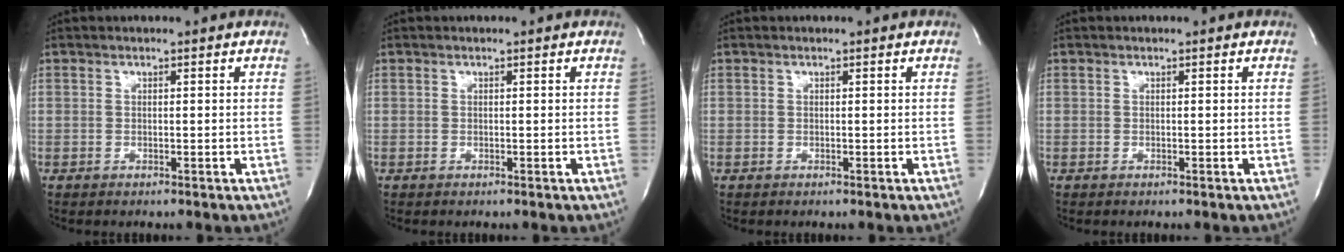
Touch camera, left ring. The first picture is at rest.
{"total": 0.0}
{"total": 0.0}
{"total": 0.0}